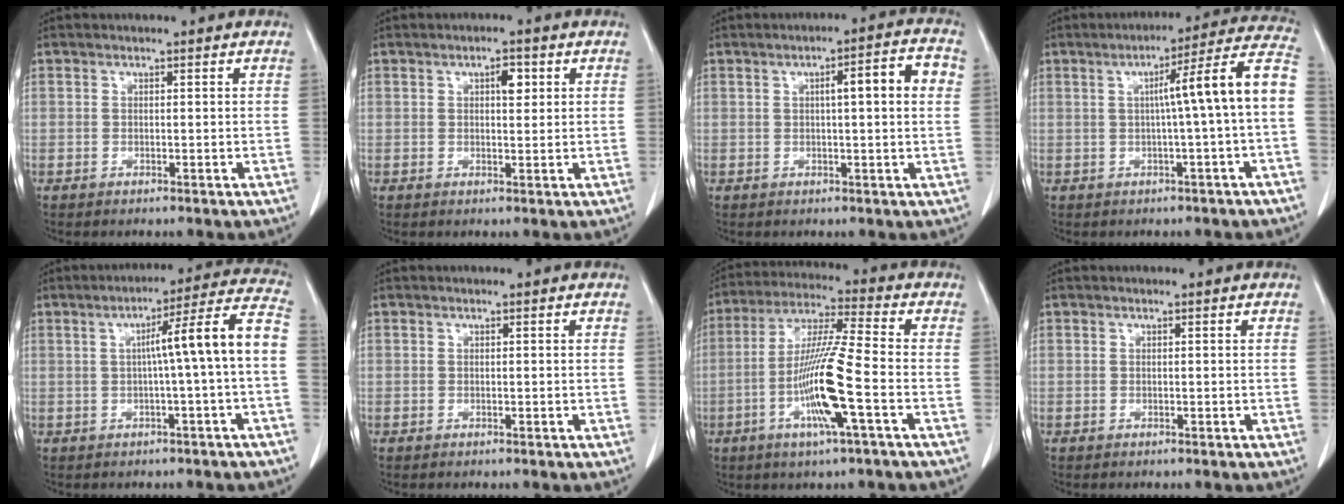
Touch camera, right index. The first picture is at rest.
{"total": 2.5, "force": [0.9, 1.0, 2.1], "torque": [-0.034, 0.000, 0.014]}
{"total": 6.8, "force": [1.3, 0.6, 6.6], "torque": [-0.093, 0.019, 0.012]}
{"total": 11.0, "force": [-0.1, -1.3, 10.9], "torque": [-0.144, 0.027, -0.006]}
{"total": 10.3, "force": [-0.5, -1.3, 10.2], "torque": [-0.140, 0.024, -0.009]}
{"total": 0.0}
{"total": 12.6, "force": [-3.8, -0.2, 12.0], "torque": [-0.237, -0.007, -0.077]}
{"total": 0.0}